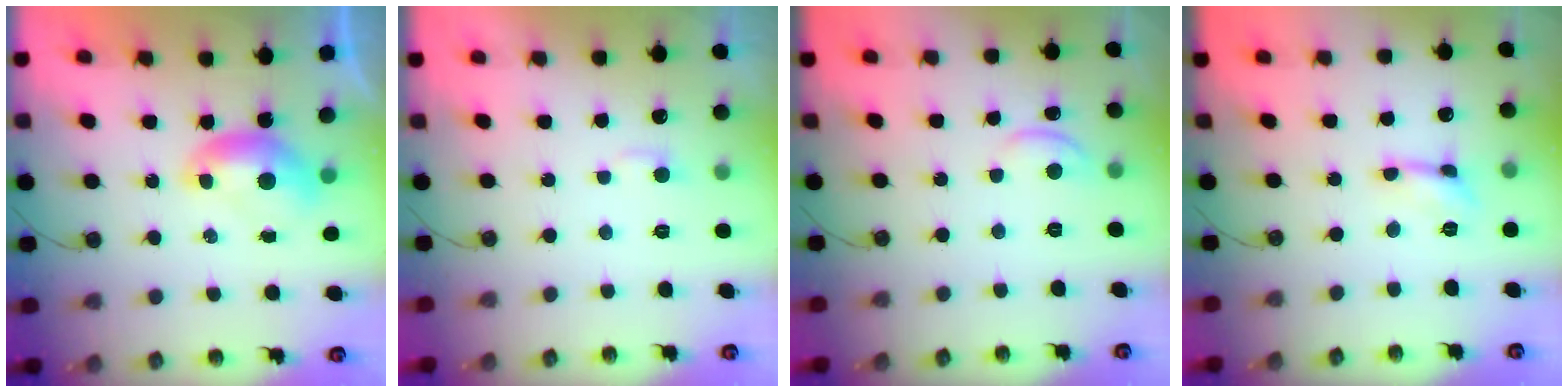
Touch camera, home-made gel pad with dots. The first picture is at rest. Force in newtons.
{"total": 3.2, "press": 3.2, "slide": 0.4}
{"total": 0.9, "press": 0.6, "slide": 0.6}
{"total": 1.1, "press": 1.1, "slide": 0.3}